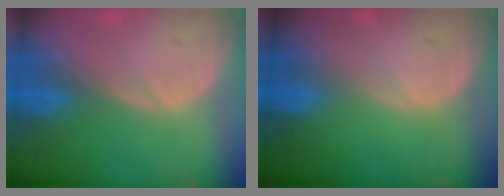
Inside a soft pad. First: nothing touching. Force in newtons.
{"total": 0.0}